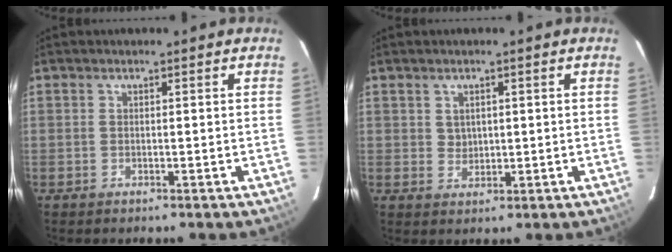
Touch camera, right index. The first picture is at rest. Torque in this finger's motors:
{"motor_torque": [-0.10, 0.12, -0.01, 0.00]}